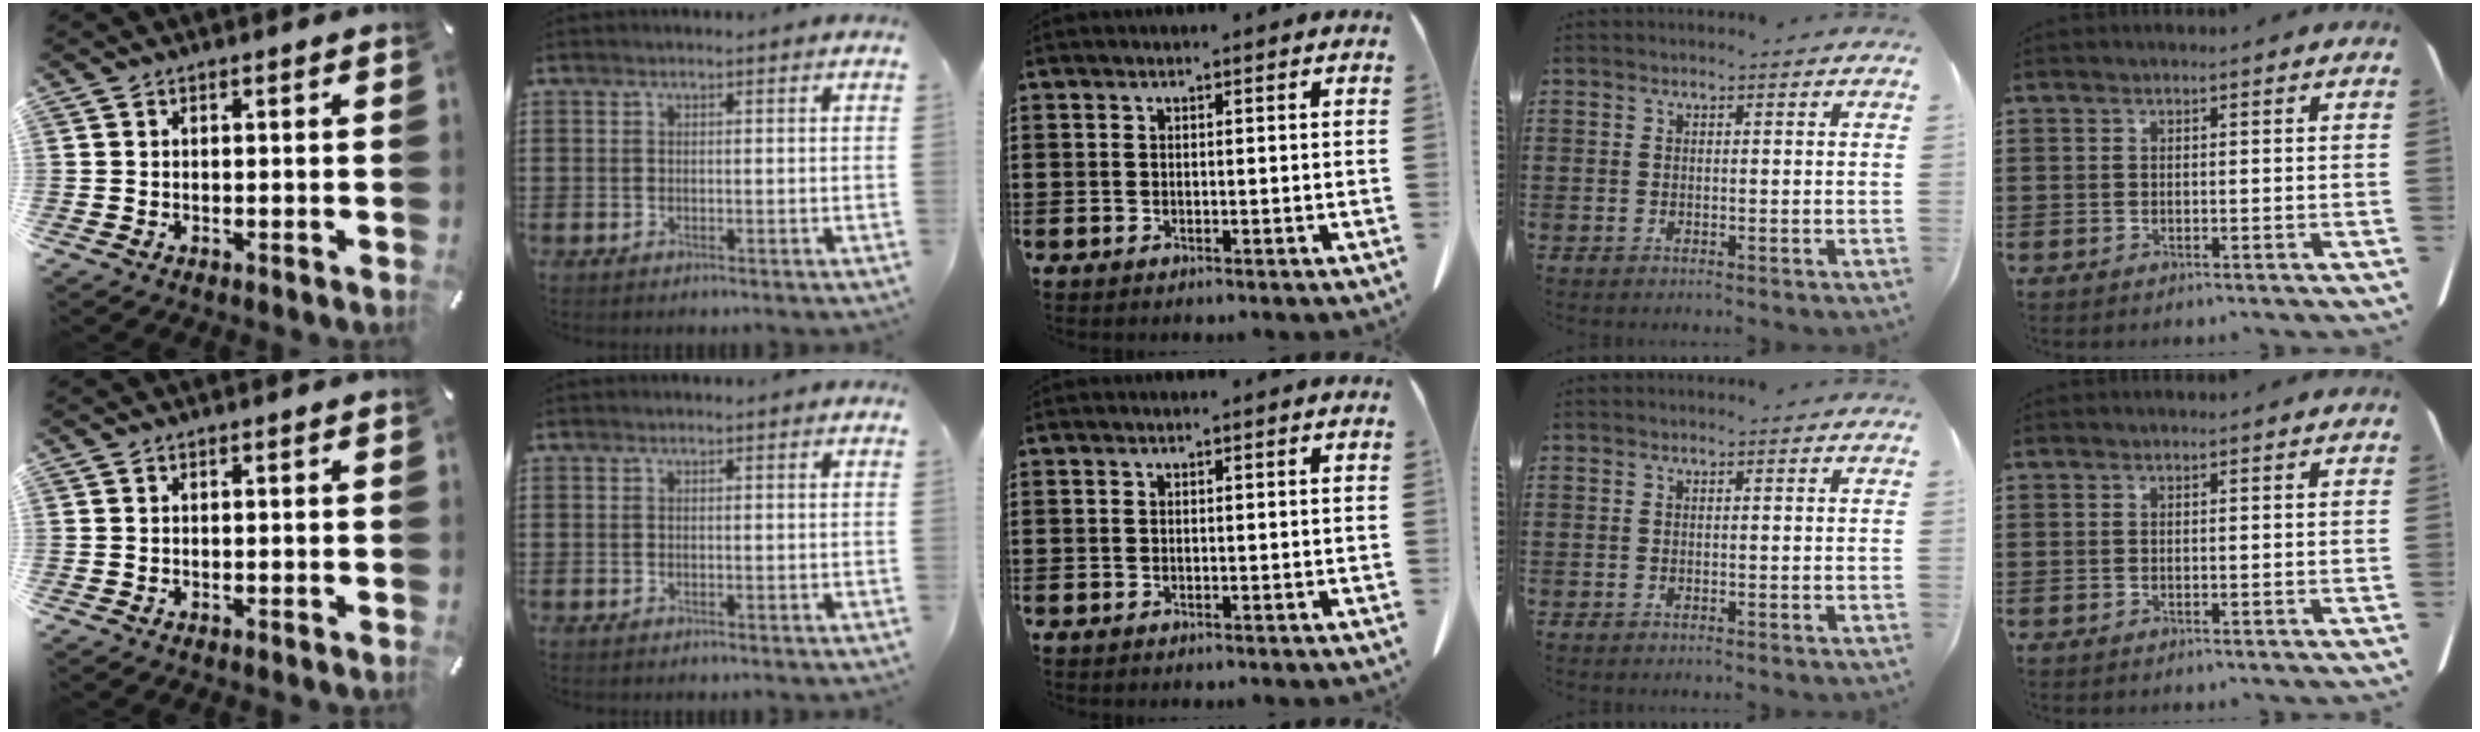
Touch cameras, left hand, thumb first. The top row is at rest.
{}